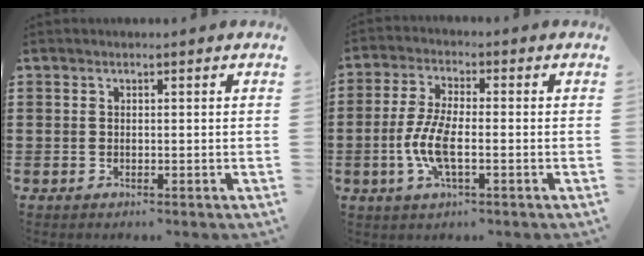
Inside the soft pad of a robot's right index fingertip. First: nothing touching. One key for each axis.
{"total": 6.9, "fx": -1.8, "fy": 2.3, "fz": 6.2, "tx": -0.141, "ty": -0.007, "tz": -0.039}